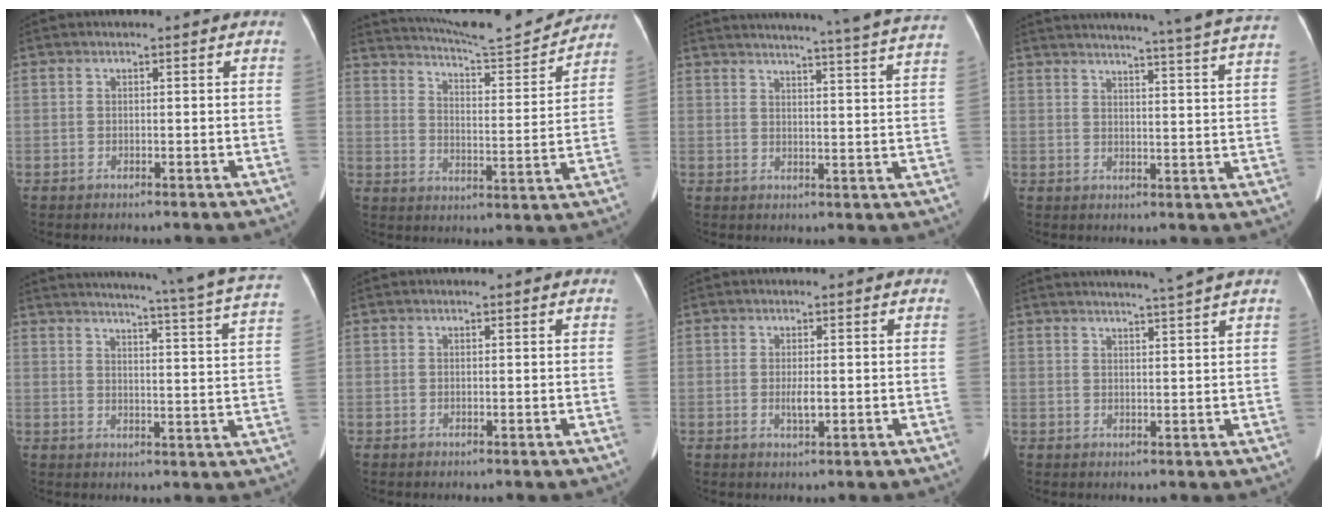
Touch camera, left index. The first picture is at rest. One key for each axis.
{"total": 16.8, "fx": 16.0, "fy": 0.4, "fz": 5.0, "tx": -0.088, "ty": -0.027, "tz": 0.227}
{"total": 23.8, "fx": 22.3, "fy": -1.5, "fz": 8.4, "tx": -0.125, "ty": -0.064, "tz": 0.260}
{"total": 23.9, "fx": 22.1, "fy": -1.5, "fz": 8.9, "tx": -0.131, "ty": -0.065, "tz": 0.258}
{"total": 24.4, "fx": 21.6, "fy": -1.1, "fz": 11.3, "tx": -0.169, "ty": -0.061, "tz": 0.255}
{"total": 0.0}
{"total": 1.9, "fx": -0.2, "fy": 0.4, "fz": 1.8, "tx": -0.036, "ty": -0.002, "tz": -0.001}
{"total": 5.8, "fx": 5.0, "fy": -1.7, "fz": 2.4, "tx": -0.034, "ty": -0.003, "tz": 0.065}